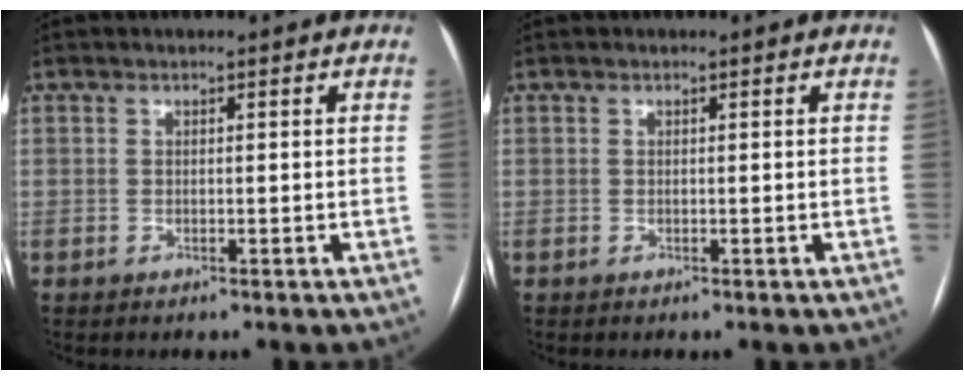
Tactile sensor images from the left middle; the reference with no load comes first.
{"total": 0.0}